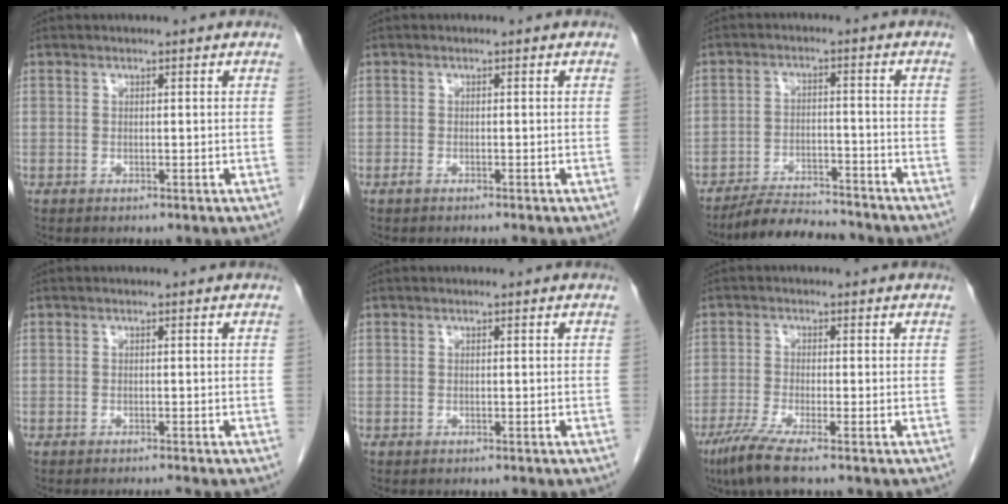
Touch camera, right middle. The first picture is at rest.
{"total": 1.0, "force": [-0.8, 0.0, 0.6], "torque": [-0.011, -0.001, -0.014]}
{"total": 8.4, "force": [-7.9, 1.3, 2.2], "torque": [-0.034, -0.009, -0.130]}
{"total": 1.0, "force": [-0.9, -0.5, 0.2], "torque": [-0.005, -0.001, -0.013]}
{"total": 0.0}
{"total": 5.5, "force": [-3.7, -0.1, 4.1], "torque": [-0.081, -0.017, -0.073]}